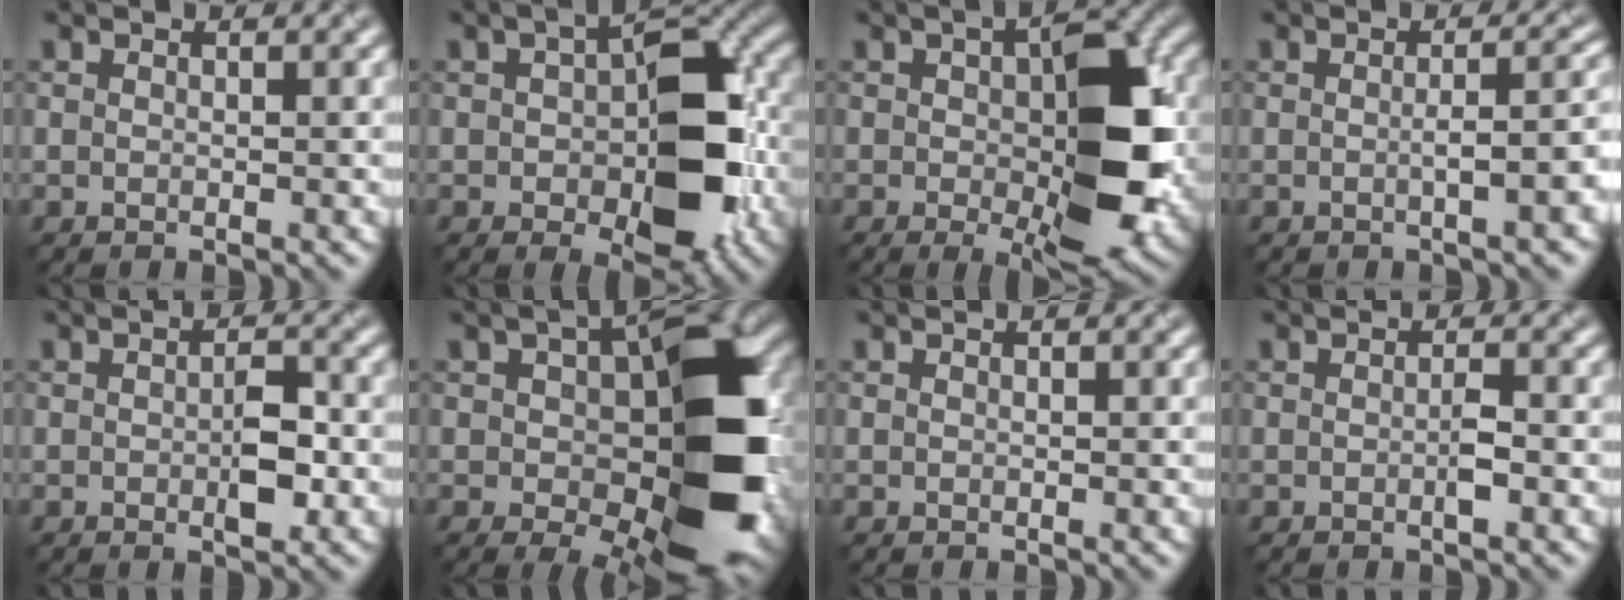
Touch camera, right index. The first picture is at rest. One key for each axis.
{"total": 10.0, "fx": -1.0, "fy": 5.3, "fz": 8.4, "tx": -0.115, "ty": 0.001, "tz": -0.011}
{"total": 10.0, "fx": -0.7, "fy": 4.4, "fz": 9.0, "tx": -0.135, "ty": -0.003, "tz": -0.003}
{"total": 4.1, "fx": -0.6, "fy": 1.4, "fz": 3.8, "tx": -0.035, "ty": 0.006, "tz": -0.004}
{"total": 2.8, "fx": -0.5, "fy": 1.2, "fz": 2.5, "tx": -0.042, "ty": -0.004, "tz": -0.008}
{"total": 13.8, "fx": -0.7, "fy": 6.8, "fz": 12.0, "tx": -0.156, "ty": -0.003, "tz": -0.010}
{"total": 0.0}
{"total": 1.2, "fx": -0.5, "fy": 0.2, "fz": 1.1, "tx": -0.020, "ty": -0.001, "tz": -0.008}